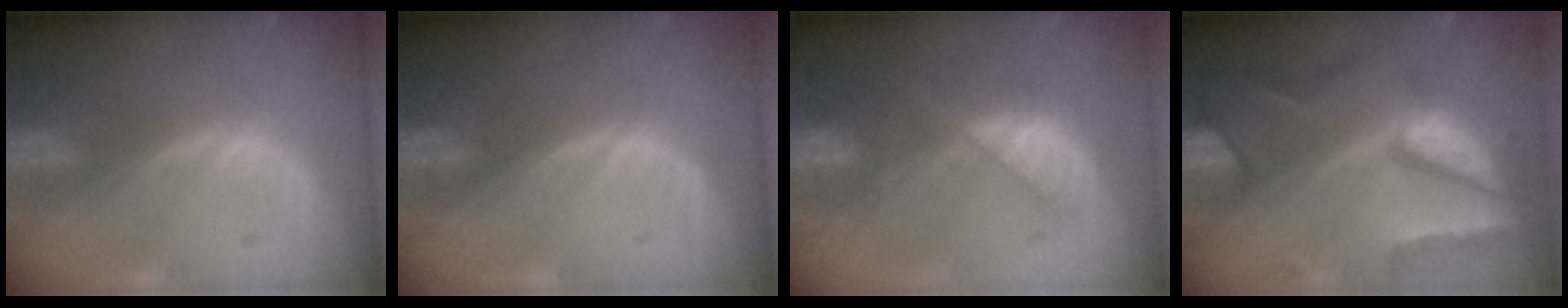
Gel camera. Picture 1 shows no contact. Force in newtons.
{"total": 0.0}
{"total": 7.2, "press": 7.0, "slide": 1.6}
{"total": 10.3, "press": 8.8, "slide": 5.4}